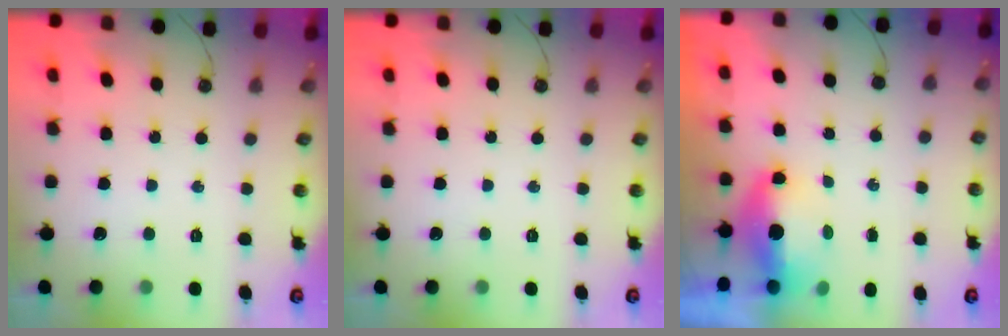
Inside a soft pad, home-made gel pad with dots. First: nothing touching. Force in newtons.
{"total": 0.0}
{"total": 6.6, "press": 6.5, "slide": 0.8}